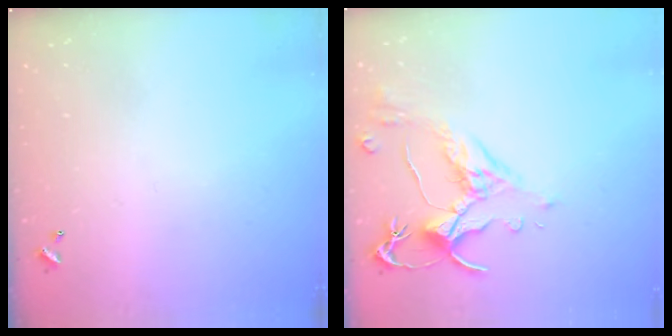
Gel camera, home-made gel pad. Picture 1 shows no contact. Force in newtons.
{"total": 2.5, "press": 2.1, "slide": 1.4}